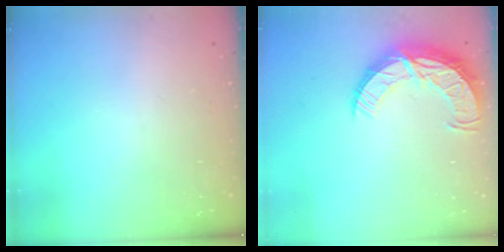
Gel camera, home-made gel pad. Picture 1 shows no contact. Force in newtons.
{"total": 12.4, "press": 12.4, "slide": 1.0}